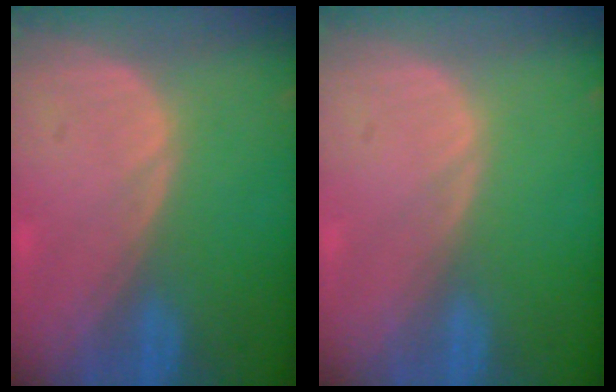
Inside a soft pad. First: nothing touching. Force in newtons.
{"total": 0.0}